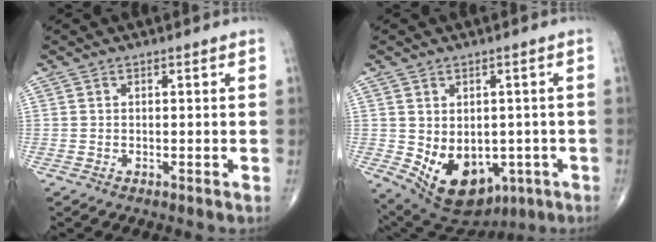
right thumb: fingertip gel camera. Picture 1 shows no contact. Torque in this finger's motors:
{"motor_torque": [-0.23, 0.84, 0.20, -0.16, 0.26]}